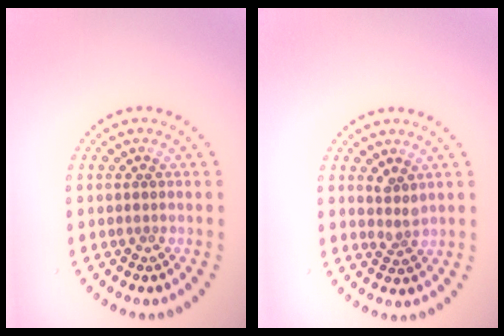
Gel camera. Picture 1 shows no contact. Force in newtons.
{"total": 1.7, "press": 1.3, "slide": 1.1}